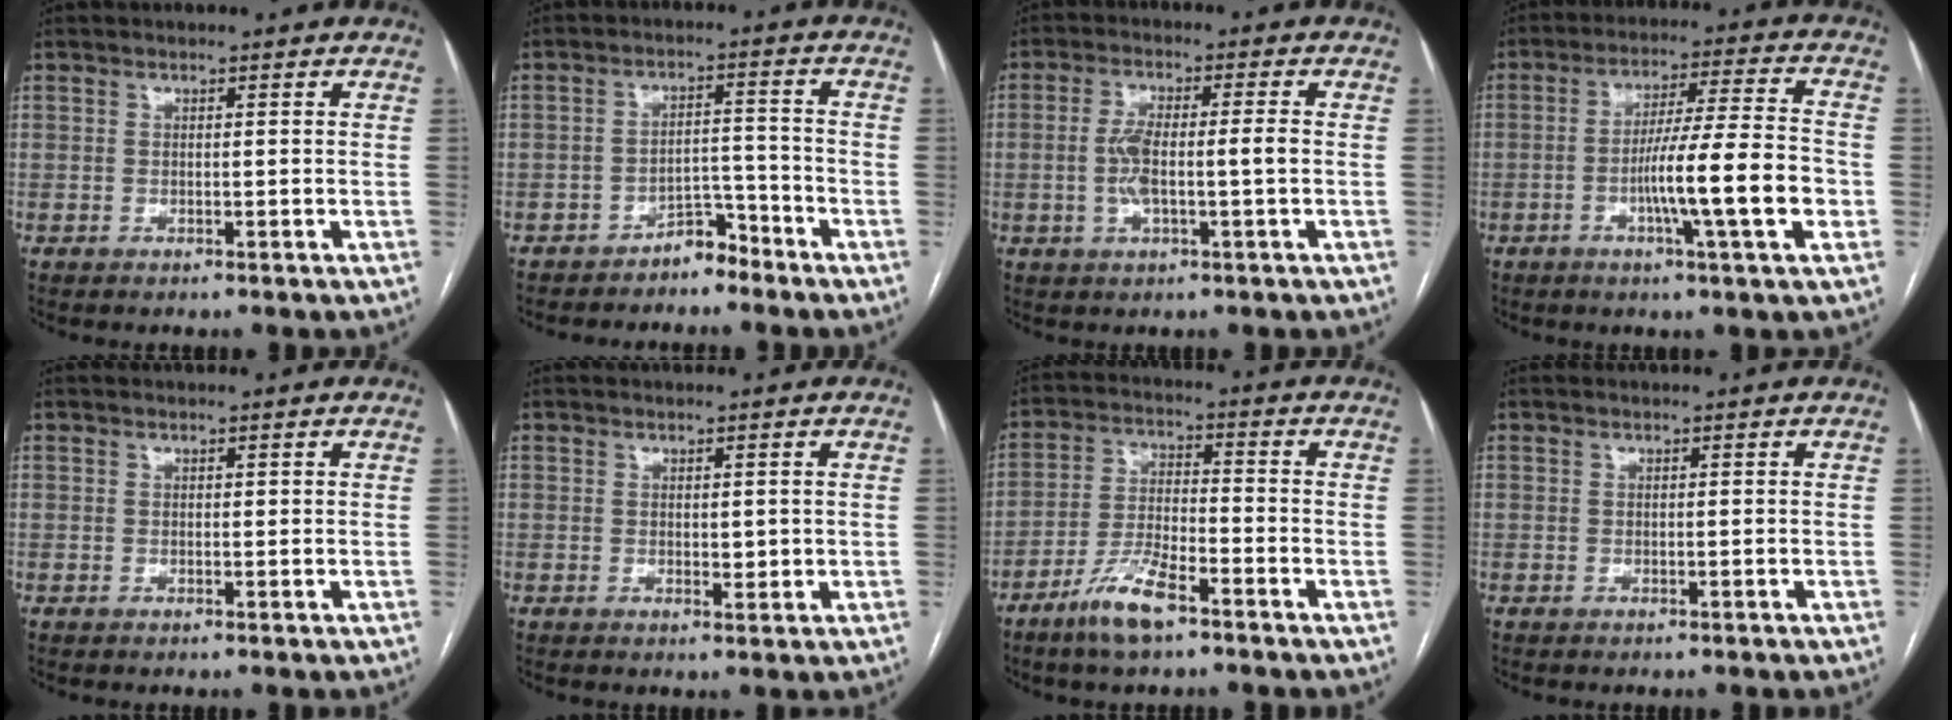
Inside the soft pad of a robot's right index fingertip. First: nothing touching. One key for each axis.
{"total": 4.0, "fx": -3.5, "fy": 1.5, "fz": 1.2, "tx": -0.010, "ty": 0.008, "tz": -0.059}
{"total": 6.3, "fx": -0.7, "fy": 1.1, "fz": 6.2, "tx": -0.128, "ty": 0.009, "tz": -0.013}
{"total": 12.6, "fx": -3.3, "fy": -0.3, "fz": 12.2, "tx": -0.200, "ty": 0.000, "tz": -0.058}
{"total": 0.0}
{"total": 1.7, "fx": 0.2, "fy": 0.8, "fz": 1.4, "tx": -0.018, "ty": -0.005, "tz": 0.005}
{"total": 8.2, "fx": -5.5, "fy": 1.5, "fz": 5.9, "tx": -0.122, "ty": -0.008, "tz": -0.106}
{"total": 0.0}